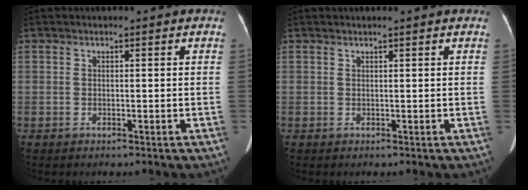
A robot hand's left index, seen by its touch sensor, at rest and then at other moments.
{"total": 0.6, "force": [0.6, -0.1, 0.3], "torque": [-0.009, 0.014, 0.015]}